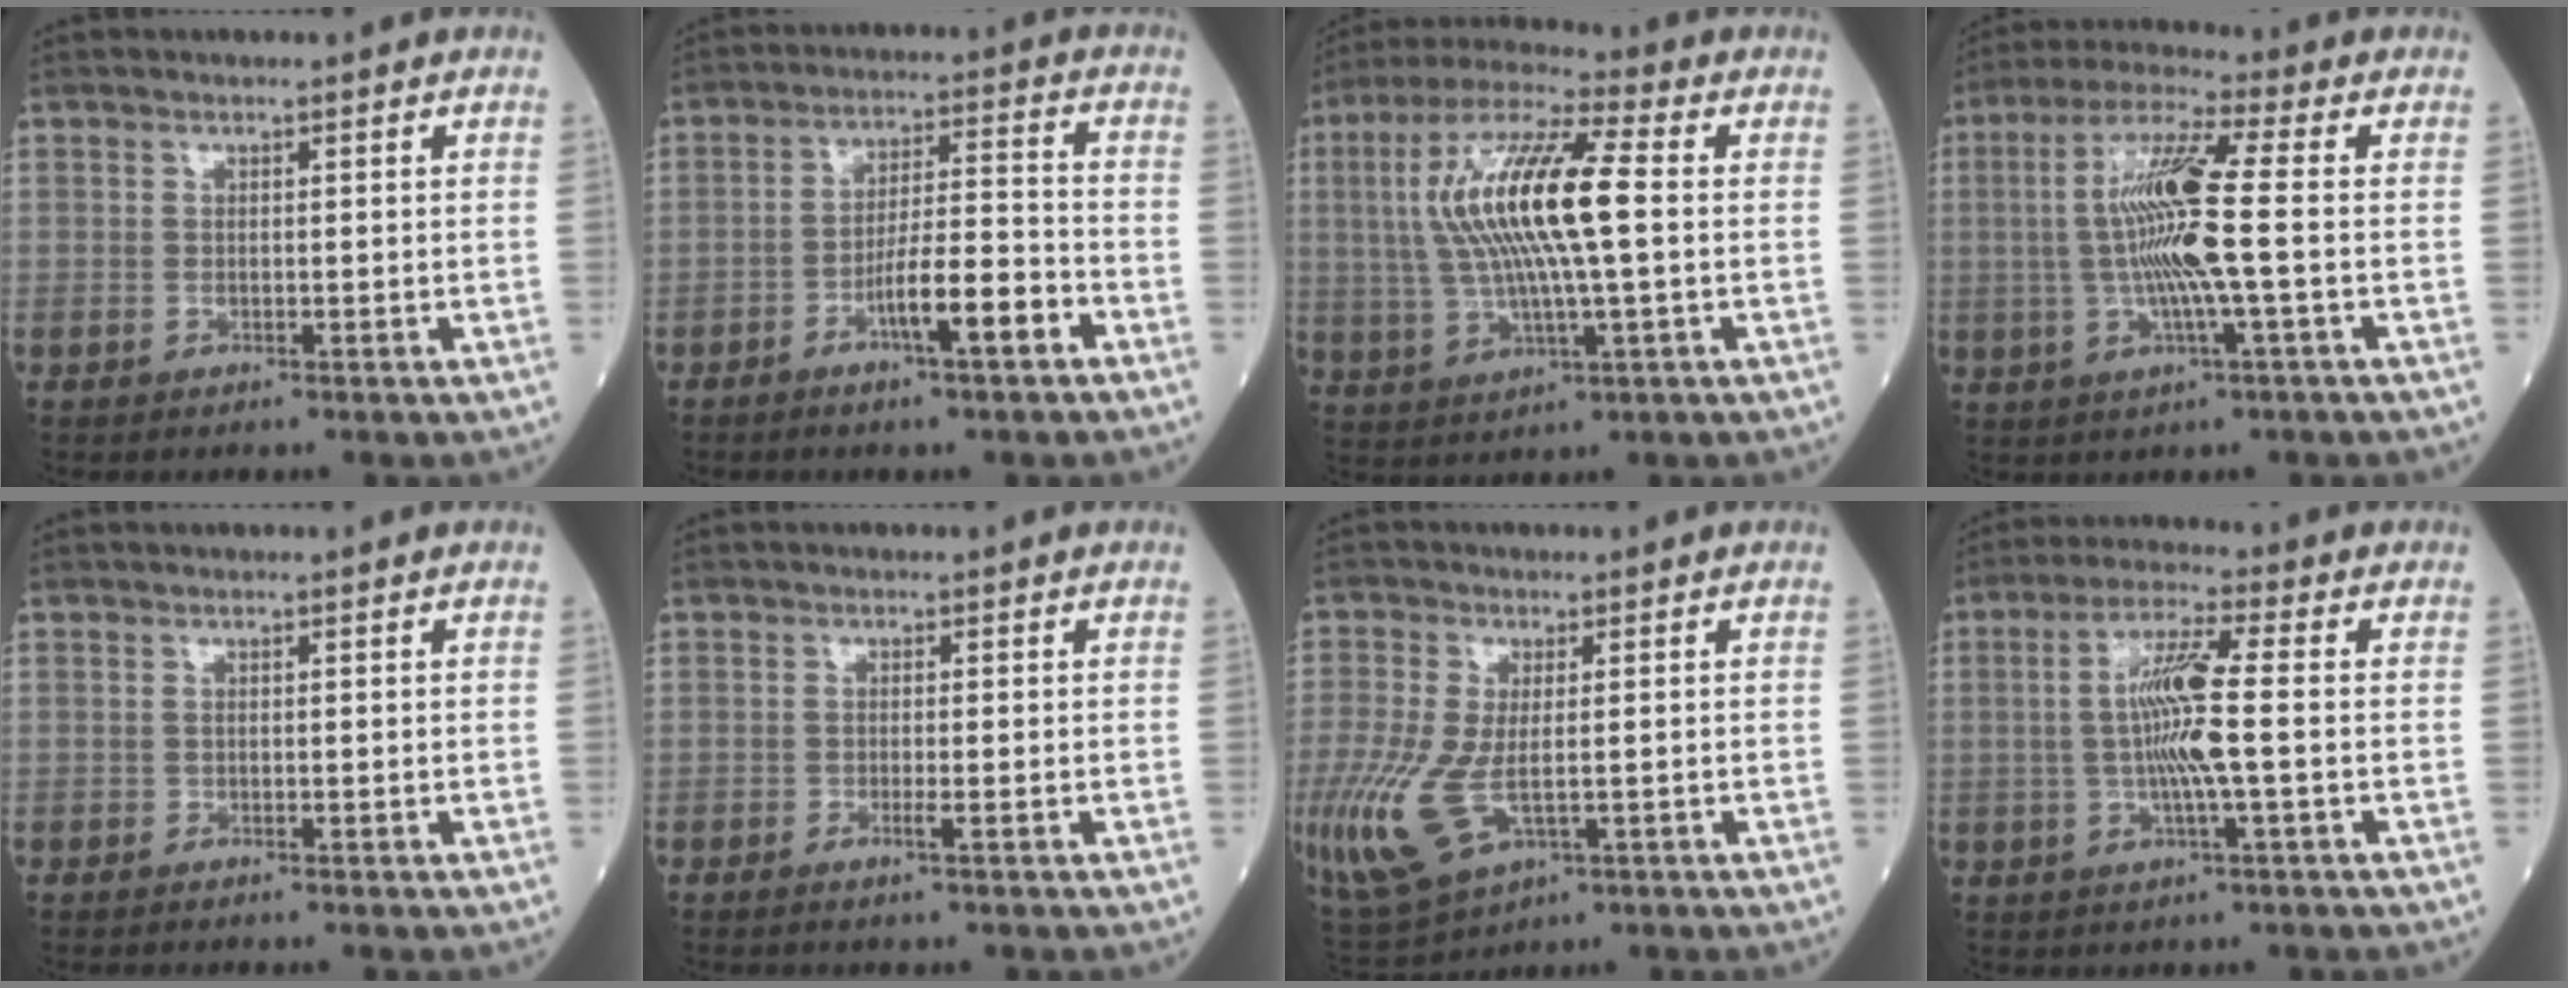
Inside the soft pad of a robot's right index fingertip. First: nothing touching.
{"total": 8.7, "force": [-4.2, 0.8, 7.5], "torque": [-0.132, 0.007, -0.071]}
{"total": 15.9, "force": [1.3, 2.4, 15.6], "torque": [-0.319, 0.017, 0.022]}
{"total": 12.5, "force": [-0.3, 0.5, 12.5], "torque": [-0.250, 0.008, -0.011]}
{"total": 0.0}
{"total": 1.3, "force": [-0.6, -0.1, 1.2], "torque": [-0.023, -0.003, -0.011]}
{"total": 13.2, "force": [-3.3, 6.3, 11.2], "torque": [-0.269, -0.035, -0.046]}
{"total": 9.1, "force": [-0.2, 0.2, 9.1], "torque": [-0.175, 0.004, -0.012]}